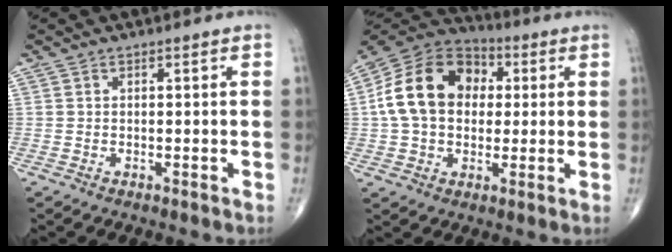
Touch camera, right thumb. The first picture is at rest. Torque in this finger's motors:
{"motor_torque": [1.74, 1.71, 1.62, 0.14, 0.51]}